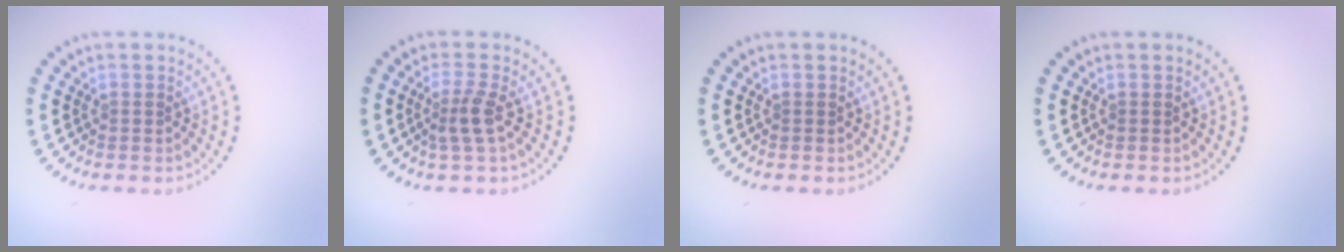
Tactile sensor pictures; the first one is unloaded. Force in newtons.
{"total": 2.2, "press": 1.8, "slide": 1.4}
{"total": 0.0}
{"total": 0.0}